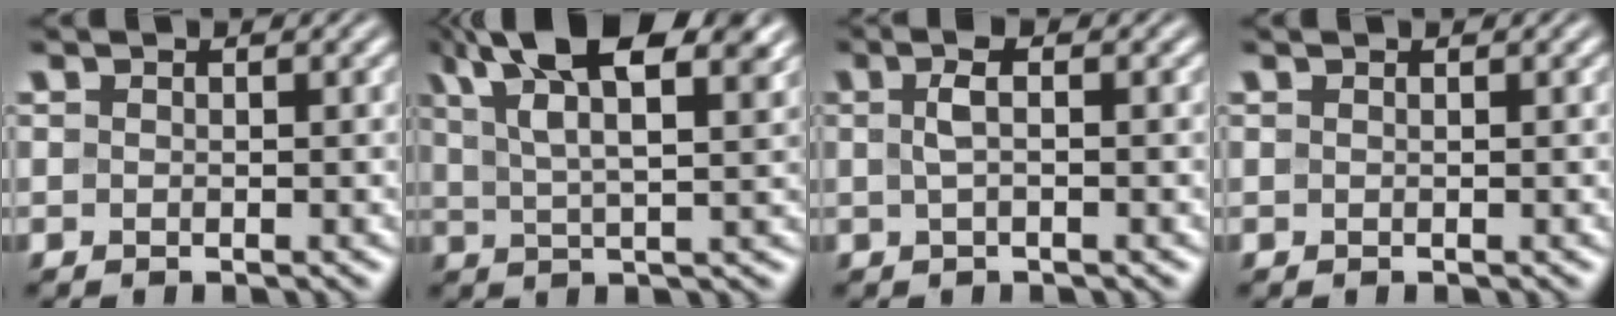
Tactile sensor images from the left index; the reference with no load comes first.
{"total": 11.7, "force": [6.7, 4.2, 8.7], "torque": [-0.153, 0.040, 0.091]}
{"total": 2.1, "force": [0.3, 0.6, 2.0], "torque": [-0.039, 0.011, 0.003]}
{"total": 0.6, "force": [0.3, 0.2, 0.4], "torque": [-0.002, 0.003, 0.000]}